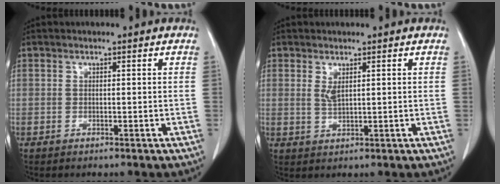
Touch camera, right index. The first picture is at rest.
{"total": 1.8, "force": [0.9, 0.4, 1.5], "torque": [-0.033, -0.004, 0.025]}